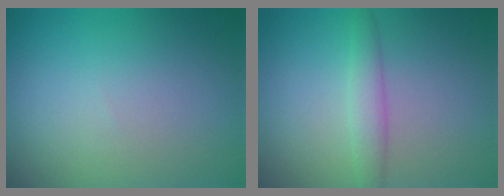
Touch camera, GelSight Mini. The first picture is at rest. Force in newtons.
{"total": 2.2, "press": 2.2, "slide": 0.0}